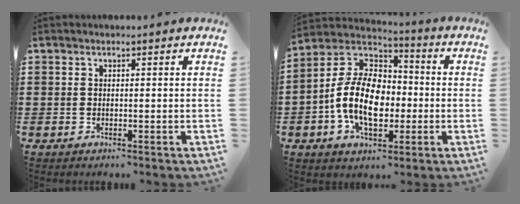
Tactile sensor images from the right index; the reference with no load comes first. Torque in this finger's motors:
{"motor_torque": [2.14, 0.00, 1.05, 0.21]}